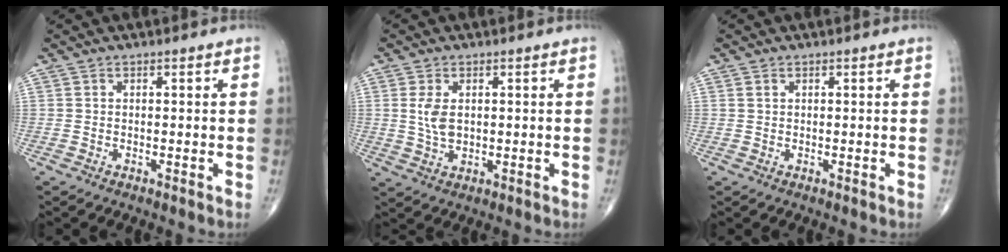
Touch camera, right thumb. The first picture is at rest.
{"total": 4.8, "force": [0.9, 2.9, 3.7], "torque": [-0.073, -0.006, 0.023]}
{"total": 0.6, "force": [0.3, 0.4, 0.3], "torque": [-0.007, 0.002, 0.007]}